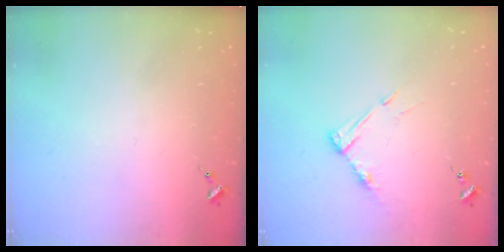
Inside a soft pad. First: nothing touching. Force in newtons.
{"total": 8.1, "press": 8.1, "slide": 0.6}